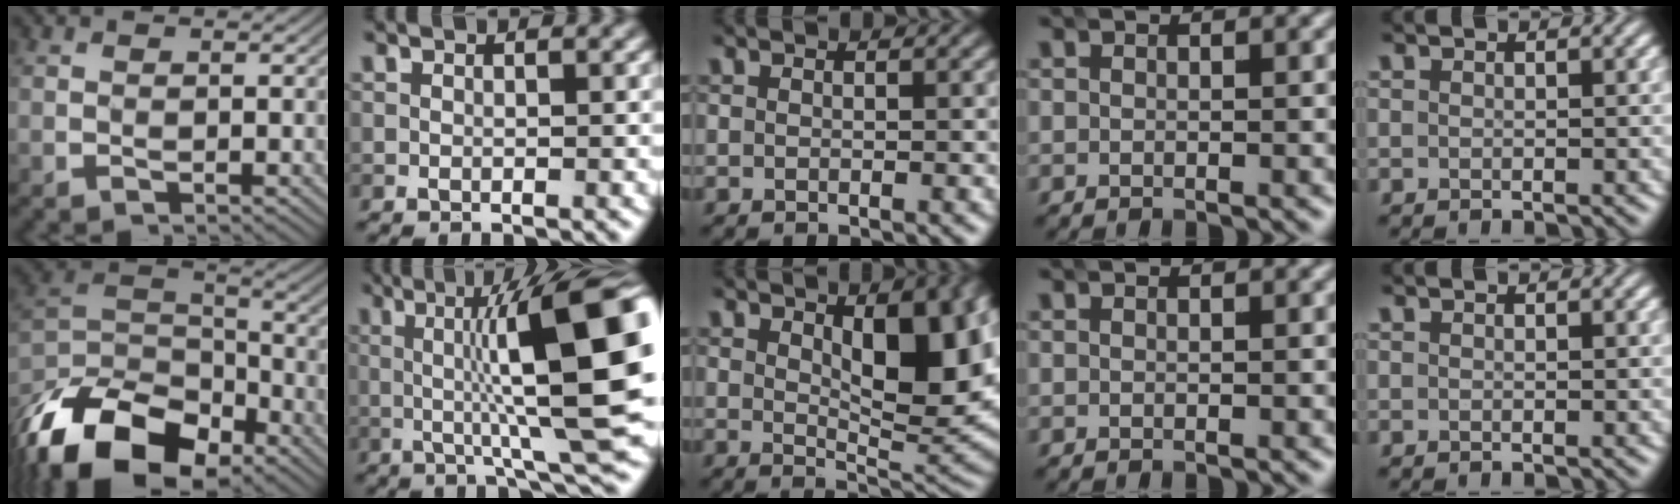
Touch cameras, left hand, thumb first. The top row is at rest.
{"thumb": {"total": 17.4, "force": [-11.2, 9.4, 9.5], "torque": [-0.224, -0.028, -0.200]}, "index": {"total": 12.6, "force": [1.3, 2.4, 12.3], "torque": [-0.171, 0.009, 0.020]}, "middle": {"total": 9.2, "force": [2.1, 4.2, 7.9], "torque": [-0.116, -0.003, 0.039]}}